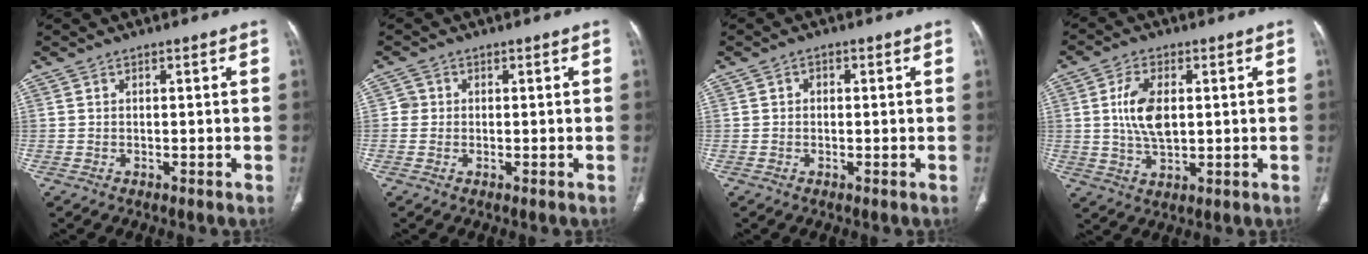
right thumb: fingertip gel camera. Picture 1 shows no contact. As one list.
[{"total": 1.5, "force": [0.0, 1.5, 0.2], "torque": [0.004, 0.004, -0.002]}, {"total": 1.3, "force": [0.1, 1.0, 0.7], "torque": [-0.003, 0.003, -0.002]}, {"total": 8.4, "force": [1.2, 4.6, 6.9], "torque": [-0.133, -0.004, 0.027]}]